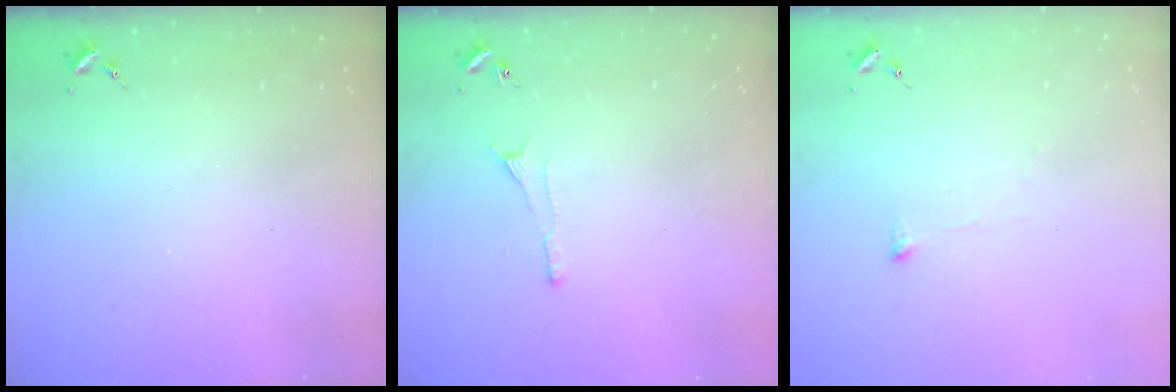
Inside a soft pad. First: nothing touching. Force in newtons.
{"total": 4.1, "press": 4.1, "slide": 0.6}
{"total": 2.8, "press": 2.7, "slide": 0.5}